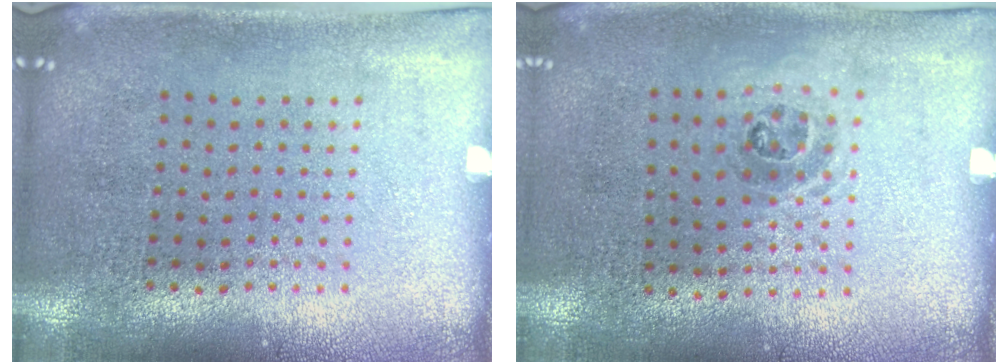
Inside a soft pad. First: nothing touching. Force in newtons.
{"total": 1.0, "press": 0.6, "slide": 0.7}